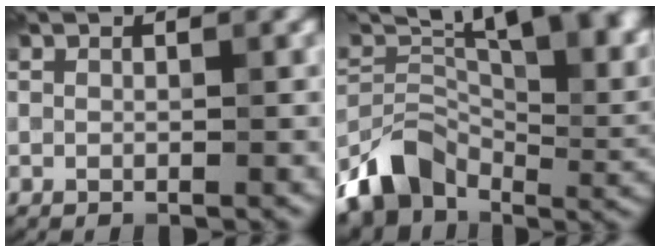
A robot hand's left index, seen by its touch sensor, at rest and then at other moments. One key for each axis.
{"total": 11.8, "fx": -1.0, "fy": 8.3, "fz": 8.4, "tx": -0.140, "ty": -0.011, "tz": -0.023}